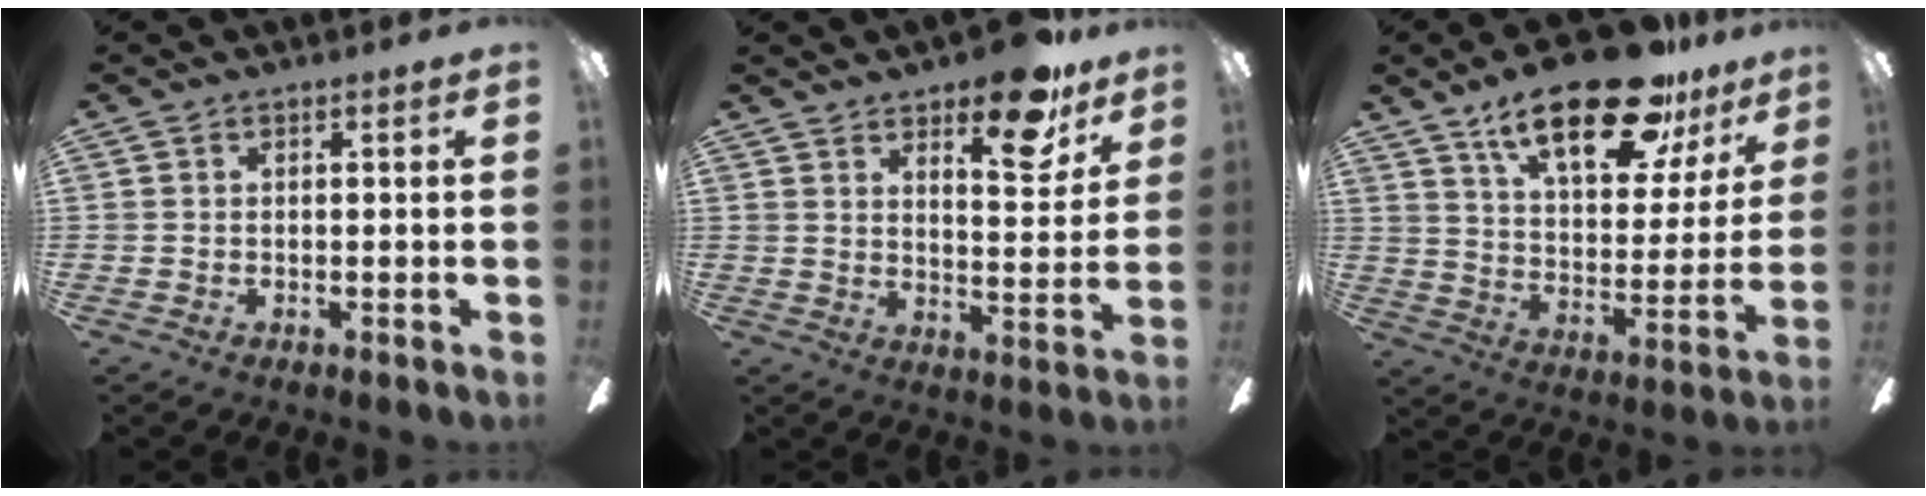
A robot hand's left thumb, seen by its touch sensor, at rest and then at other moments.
{"total": 13.9, "force": [10.3, 4.7, 8.1], "torque": [-0.096, -0.066, 0.169]}
{"total": 24.6, "force": [16.6, 9.5, 15.4], "torque": [-0.243, -0.090, 0.279]}